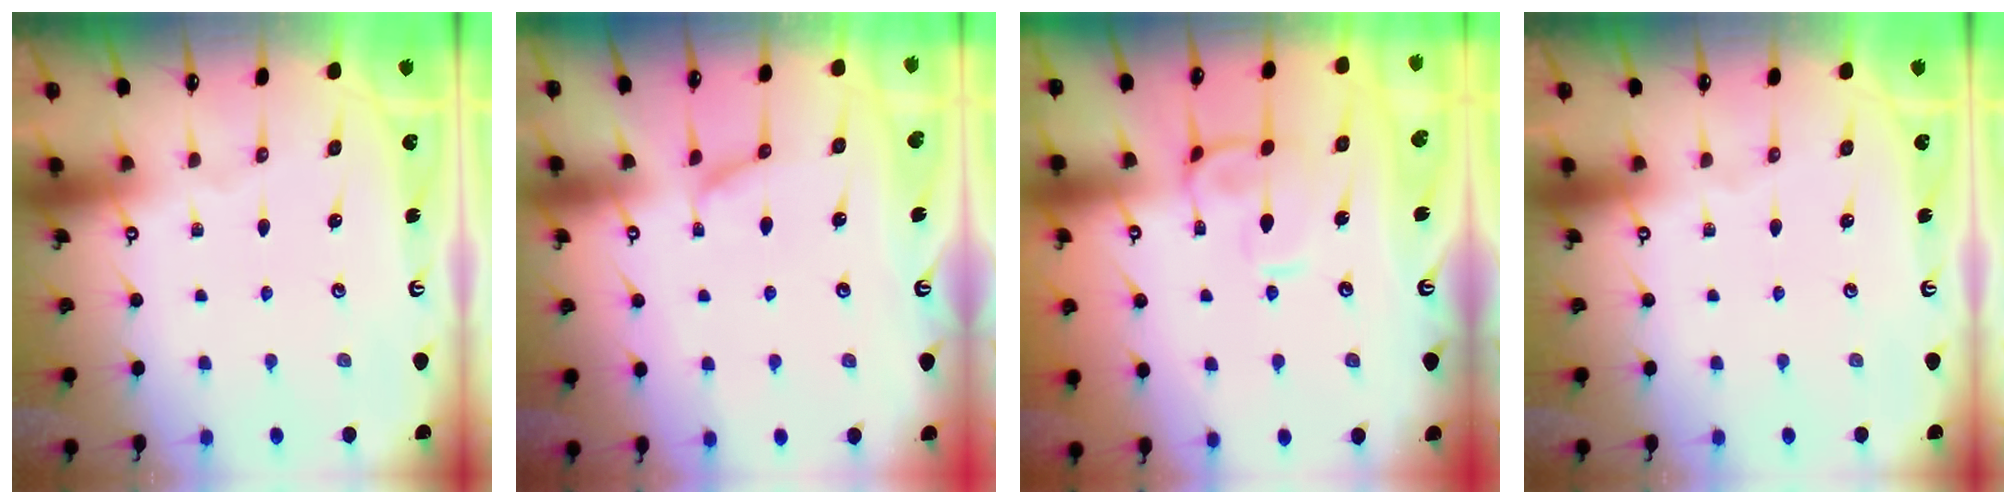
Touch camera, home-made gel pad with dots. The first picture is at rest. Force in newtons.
{"total": 1.2, "press": 0.8, "slide": 0.8}
{"total": 3.3, "press": 3.2, "slide": 0.9}
{"total": 0.0}